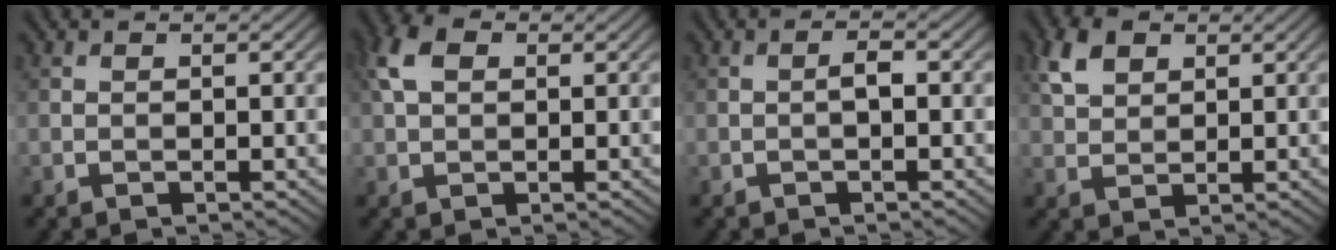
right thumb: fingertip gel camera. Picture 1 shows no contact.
{"total": 4.3, "force": [1.4, 2.8, 3.0], "torque": [-0.075, 0.013, 0.021]}
{"total": 1.2, "force": [-0.3, 0.2, 1.1], "torque": [-0.020, 0.006, -0.007]}
{"total": 4.4, "force": [2.3, 2.8, 2.5], "torque": [-0.058, 0.006, 0.044]}